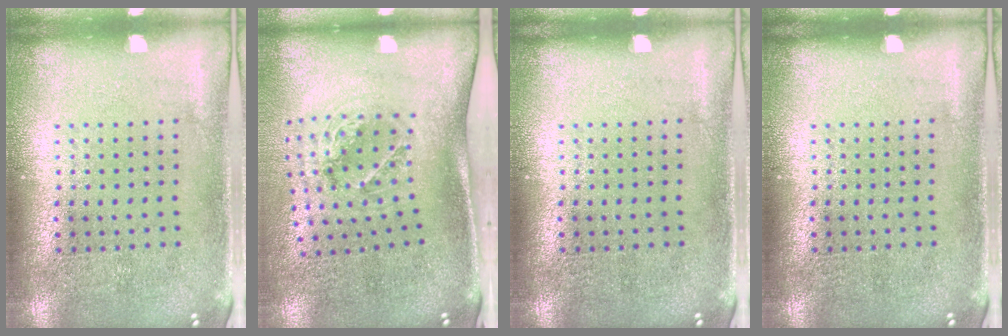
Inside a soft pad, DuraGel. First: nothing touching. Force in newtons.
{"total": 1.4, "press": 1.2, "slide": 0.8}
{"total": 0.0}
{"total": 0.0}